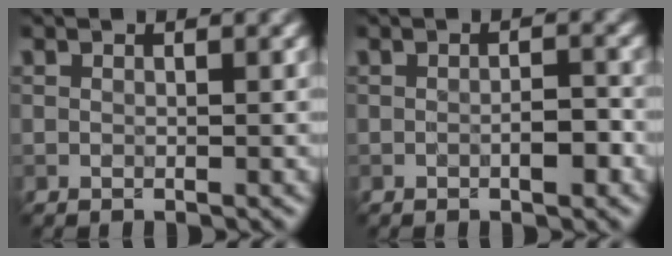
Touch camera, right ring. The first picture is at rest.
{"total": 1.7, "force": [-0.6, 0.5, 1.5], "torque": [-0.024, 0.005, -0.013]}